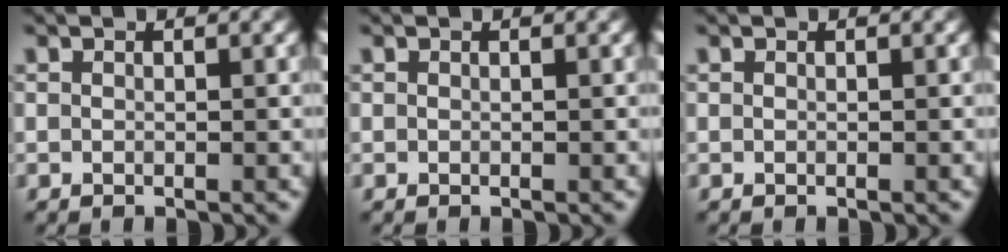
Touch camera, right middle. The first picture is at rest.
{"total": 0.0}
{"total": 0.0}